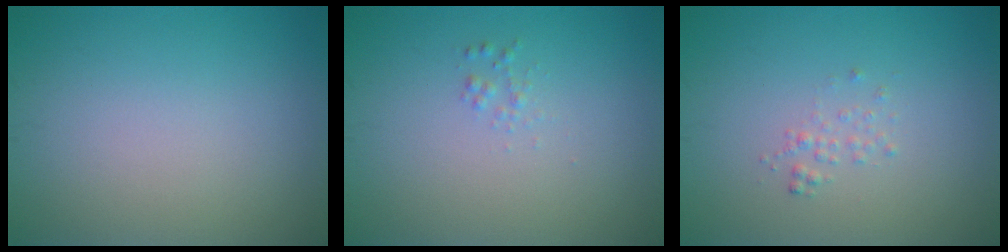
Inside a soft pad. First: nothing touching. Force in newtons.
{"total": 0.7, "press": 0.7, "slide": 0.0}
{"total": 0.9, "press": 0.9, "slide": 0.1}